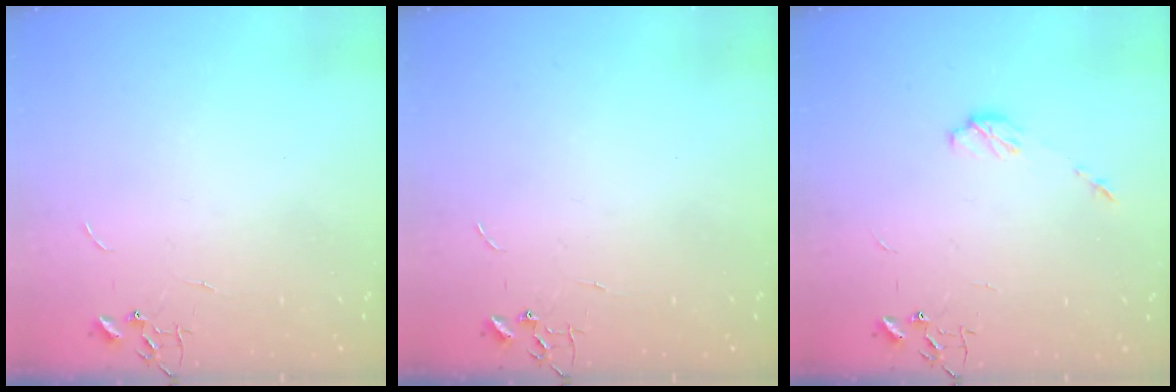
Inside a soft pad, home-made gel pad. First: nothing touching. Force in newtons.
{"total": 0.0}
{"total": 4.7, "press": 4.7, "slide": 0.3}